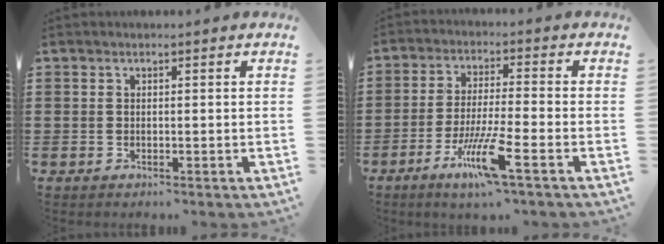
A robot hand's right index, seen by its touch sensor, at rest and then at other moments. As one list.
[{"total": 9.0, "force": [-4.6, 0.8, 7.7], "torque": [-0.162, -0.014, -0.089]}]